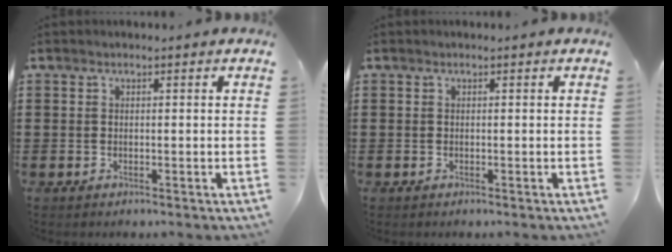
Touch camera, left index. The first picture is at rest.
{"total": 0.0}